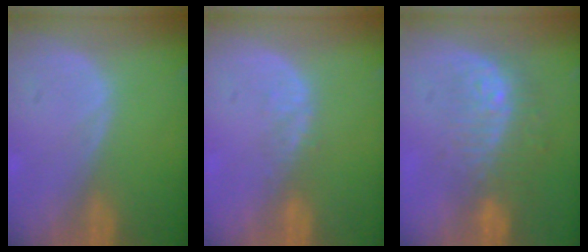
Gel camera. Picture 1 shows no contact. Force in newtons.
{"total": 2.5, "press": 1.9, "slide": 1.7}
{"total": 9.7, "press": 8.4, "slide": 5.0}